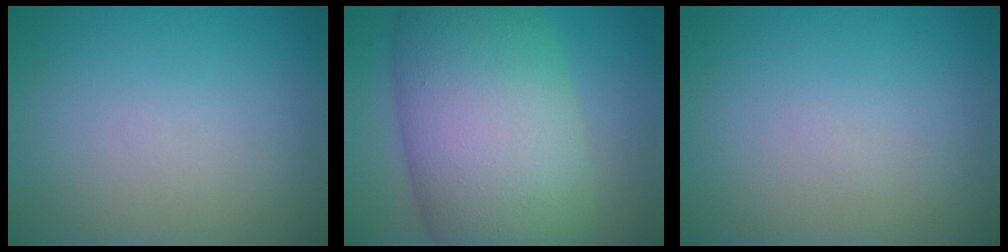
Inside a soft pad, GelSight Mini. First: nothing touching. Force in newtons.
{"total": 14.4, "press": 14.4, "slide": 0.3}
{"total": 0.0}